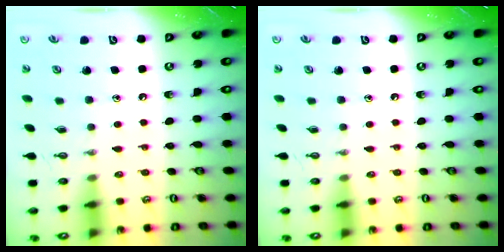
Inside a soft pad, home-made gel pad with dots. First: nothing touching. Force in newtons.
{"total": 0.0}